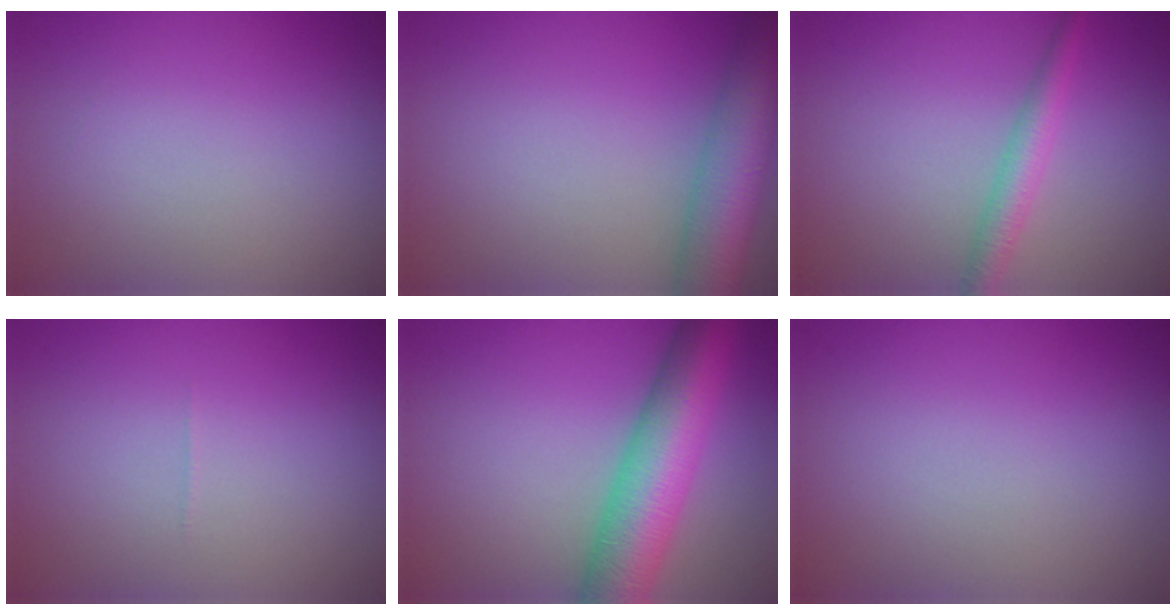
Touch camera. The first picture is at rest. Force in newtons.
{"total": 7.4, "press": 7.4, "slide": 0.4}
{"total": 2.6, "press": 2.6, "slide": 0.1}
{"total": 0.0}
{"total": 9.1, "press": 9.1, "slide": 0.3}
{"total": 0.0}